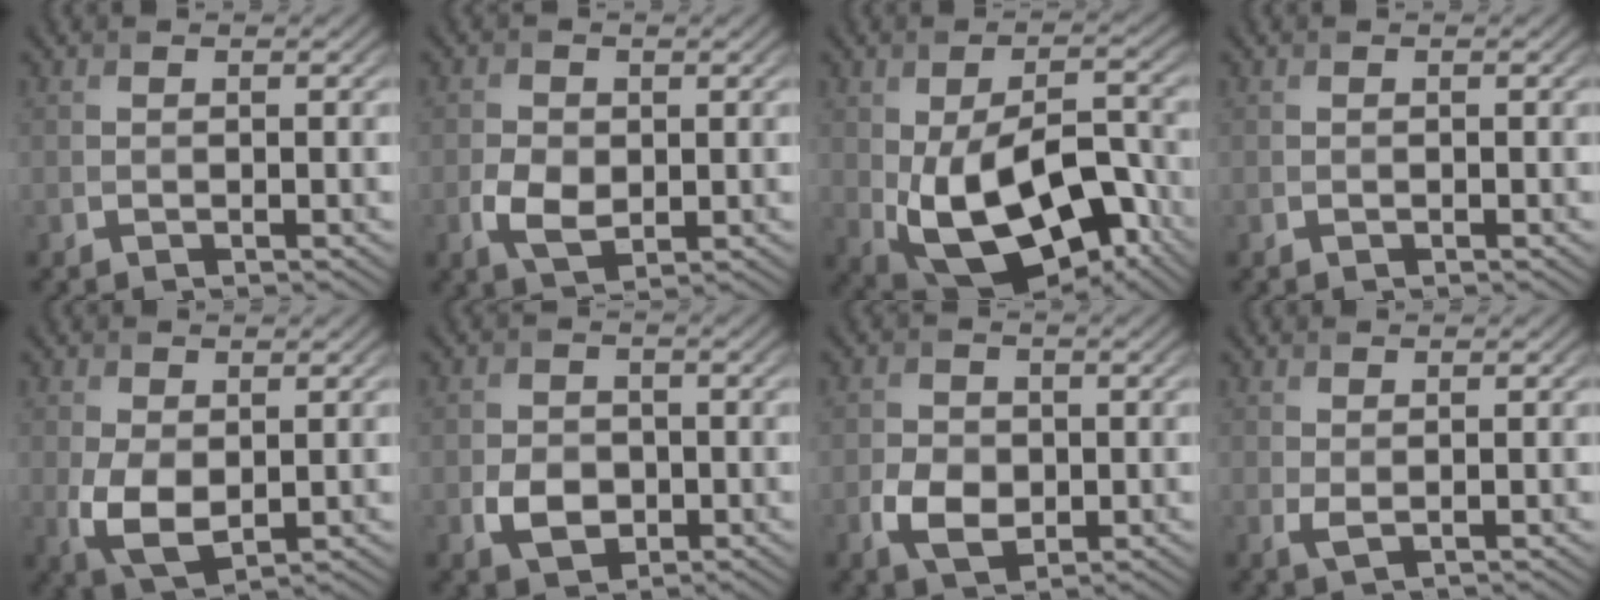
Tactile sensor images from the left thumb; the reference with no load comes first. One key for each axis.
{"total": 3.8, "fx": -0.5, "fy": 2.7, "fz": 2.7, "tx": -0.061, "ty": -0.007, "tz": -0.011}
{"total": 16.1, "fx": -4.5, "fy": 8.9, "fz": 12.6, "tx": -0.226, "ty": -0.033, "tz": -0.061}
{"total": 0.0}
{"total": 5.3, "fx": -0.1, "fy": 3.3, "fz": 4.2, "tx": -0.103, "ty": -0.013, "tz": 0.005}
{"total": 4.0, "fx": -1.1, "fy": 3.1, "fz": 2.2, "tx": -0.045, "ty": -0.008, "tz": -0.020}
{"total": 4.4, "fx": -0.9, "fy": 3.3, "fz": 2.8, "tx": -0.061, "ty": -0.010, "tz": -0.019}
{"total": 1.3, "fx": 0.5, "fy": 0.5, "fz": 1.1, "tx": -0.030, "ty": -0.002, "tz": 0.014}